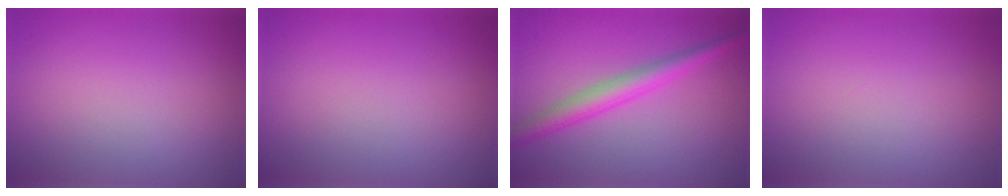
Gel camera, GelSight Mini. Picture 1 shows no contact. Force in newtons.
{"total": 0.0}
{"total": 3.4, "press": 3.4, "slide": 0.2}
{"total": 0.0}